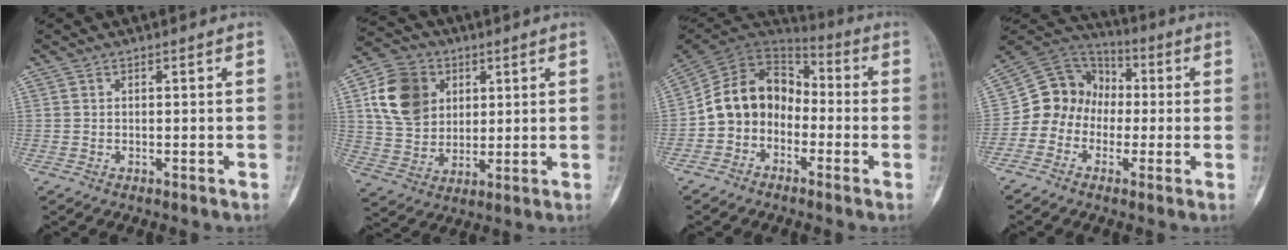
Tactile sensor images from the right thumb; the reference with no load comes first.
{"total": 13.6, "force": [4.1, 10.8, 7.3], "torque": [-0.111, -0.004, 0.075]}
{"total": 13.1, "force": [-2.9, 10.6, 7.1], "torque": [-0.104, 0.064, -0.070]}
{"total": 11.4, "force": [-1.8, 10.3, 4.5], "torque": [-0.048, 0.057, -0.047]}